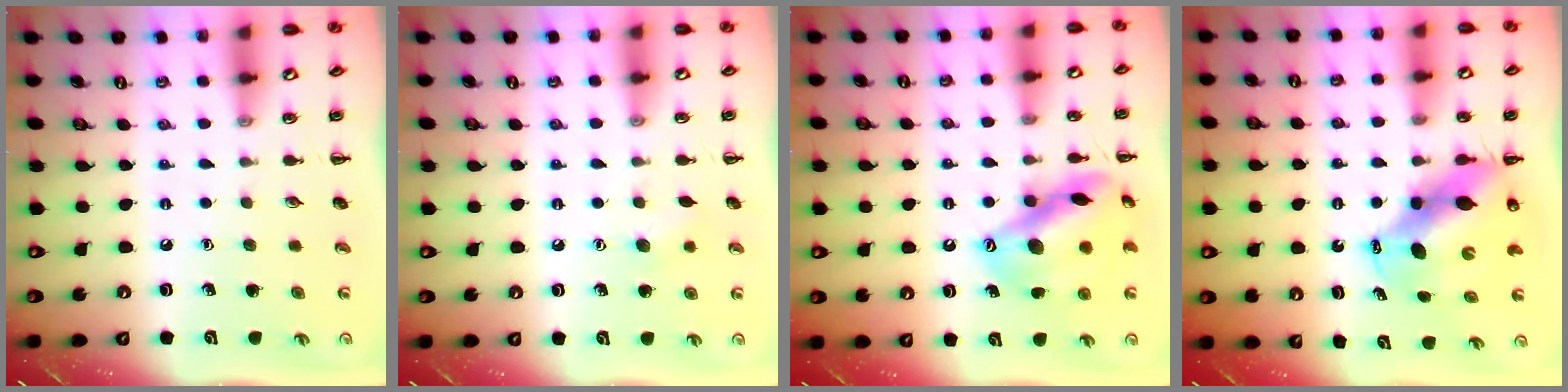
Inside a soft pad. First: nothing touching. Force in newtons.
{"total": 6.5, "press": 6.3, "slide": 1.7}
{"total": 17.2, "press": 17.2, "slide": 1.4}
{"total": 10.6, "press": 10.2, "slide": 3.0}